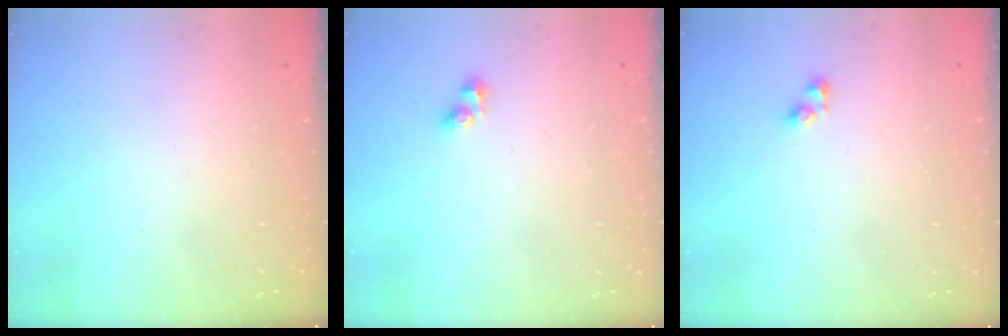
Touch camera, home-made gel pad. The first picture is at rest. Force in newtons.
{"total": 4.5, "press": 4.5, "slide": 0.3}
{"total": 3.5, "press": 3.5, "slide": 0.1}